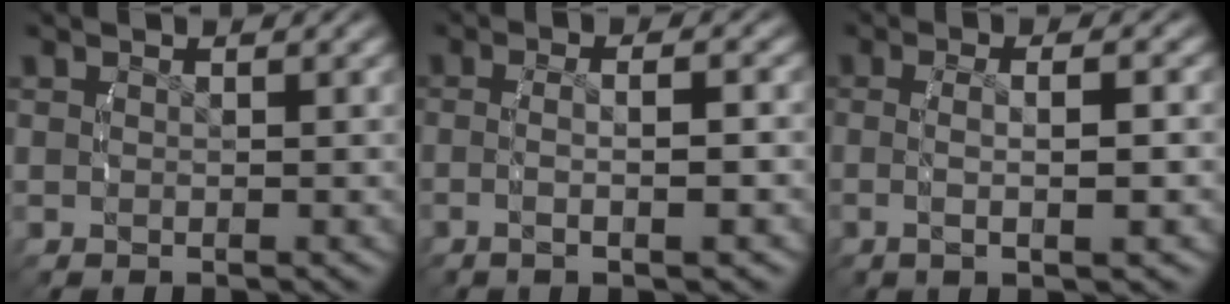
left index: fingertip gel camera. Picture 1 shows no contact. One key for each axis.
{"total": 3.3, "fx": -0.9, "fy": 0.3, "fz": 3.1, "tx": -0.063, "ty": 0.001, "tz": -0.014}
{"total": 3.6, "fx": -0.4, "fy": 0.4, "fz": 3.6, "tx": -0.070, "ty": 0.000, "tz": -0.005}